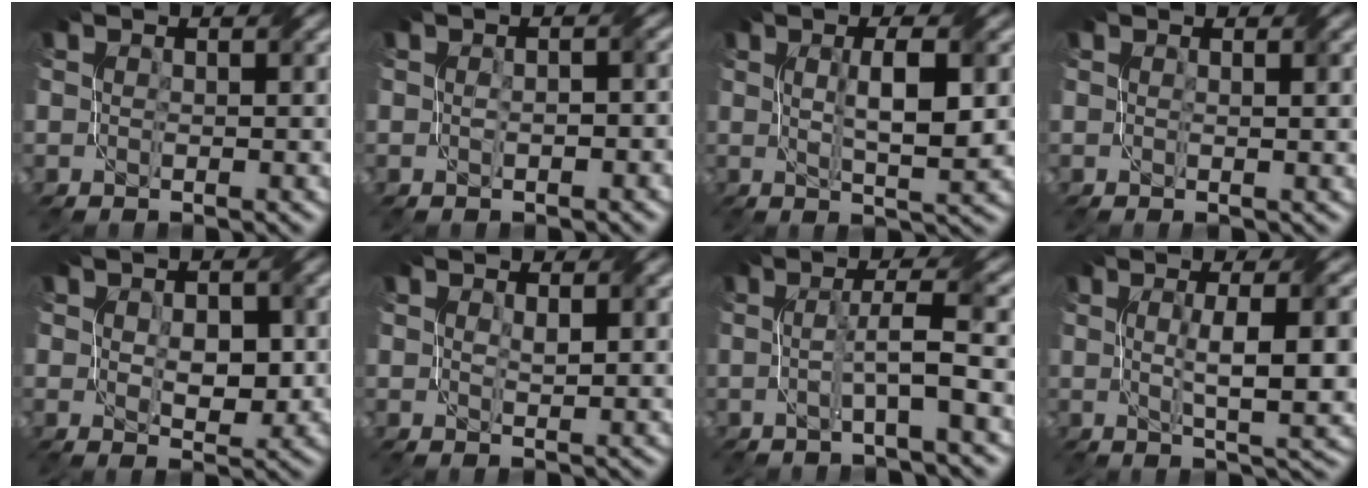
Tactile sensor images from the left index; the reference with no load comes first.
{"total": 1.7, "force": [-0.3, 0.9, 1.3], "torque": [-0.025, -0.002, -0.003]}
{"total": 5.3, "force": [0.7, 1.0, 5.2], "torque": [-0.086, 0.002, 0.015]}
{"total": 1.5, "force": [0.5, 0.3, 1.4], "torque": [-0.017, 0.001, 0.005]}
{"total": 3.8, "force": [0.2, 2.4, 3.0], "torque": [-0.050, -0.006, 0.007]}
{"total": 1.5, "force": [0.8, 0.6, 1.1], "torque": [-0.023, -0.003, 0.019]}
{"total": 3.9, "force": [-0.4, 0.2, 3.9], "torque": [-0.067, 0.004, -0.014]}
{"total": 7.4, "force": [0.5, 1.7, 7.2], "torque": [-0.103, 0.001, 0.012]}